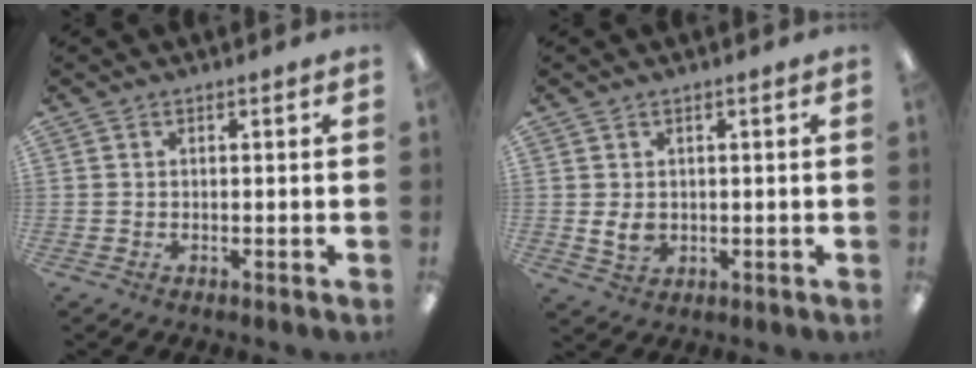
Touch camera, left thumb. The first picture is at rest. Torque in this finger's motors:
{"motor_torque": [0.38, 0.91, 0.44, -0.57, 0.02]}